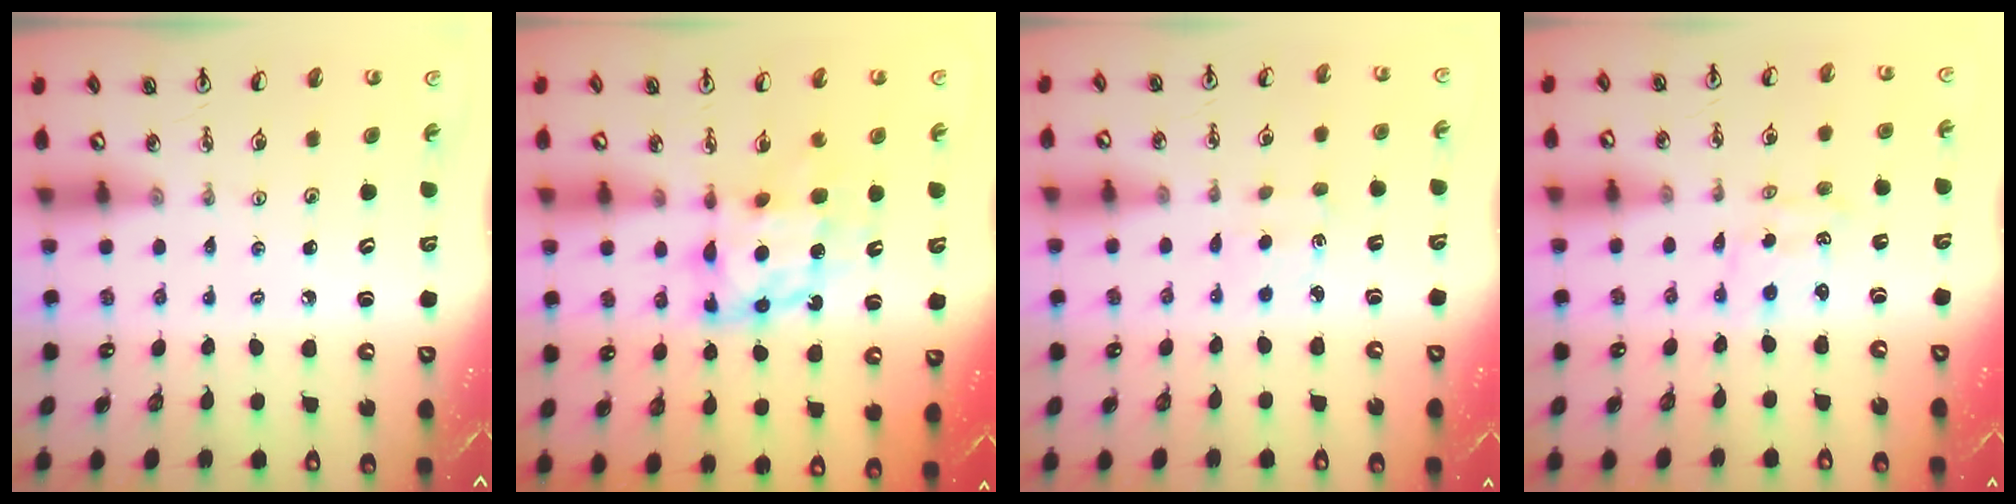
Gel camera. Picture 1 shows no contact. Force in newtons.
{"total": 9.7, "press": 9.6, "slide": 0.9}
{"total": 1.7, "press": 1.6, "slide": 0.4}
{"total": 0.0}